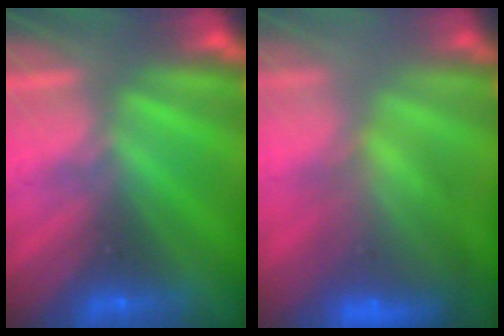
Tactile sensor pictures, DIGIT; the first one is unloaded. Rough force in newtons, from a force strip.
{"total": 7.3}